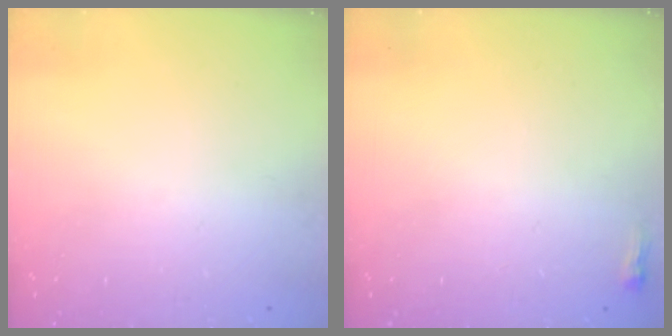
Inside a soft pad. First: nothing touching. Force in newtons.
{"total": 2.2, "press": 2.2, "slide": 0.6}